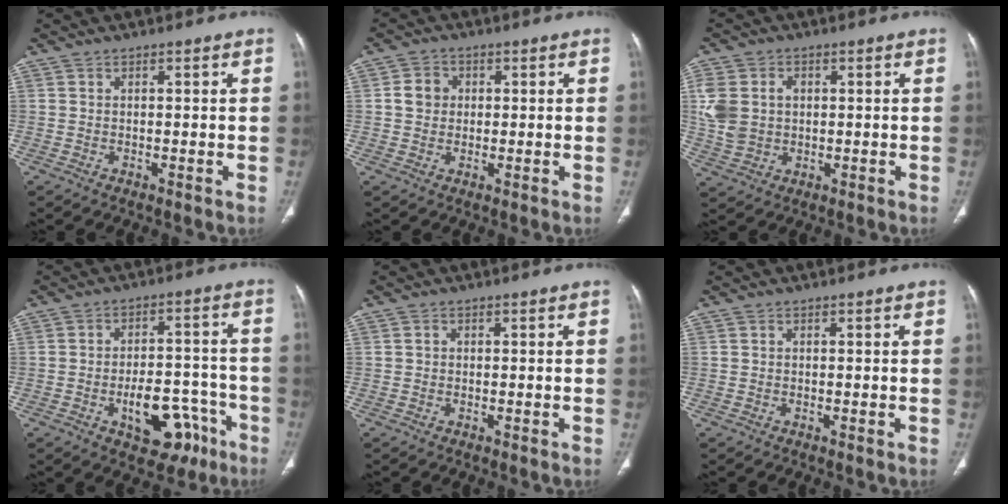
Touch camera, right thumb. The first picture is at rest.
{"total": 4.1, "force": [0.5, 3.7, 1.7], "torque": [-0.015, 0.007, 0.005]}
{"total": 8.3, "force": [1.1, 6.7, 4.8], "torque": [-0.091, 0.007, 0.027]}
{"total": 12.5, "force": [-5.8, 7.2, 8.4], "torque": [-0.086, 0.052, -0.069]}
{"total": 0.7, "force": [0.0, 0.7, 0.2], "torque": [0.001, 0.002, 0.000]}
{"total": 0.0}